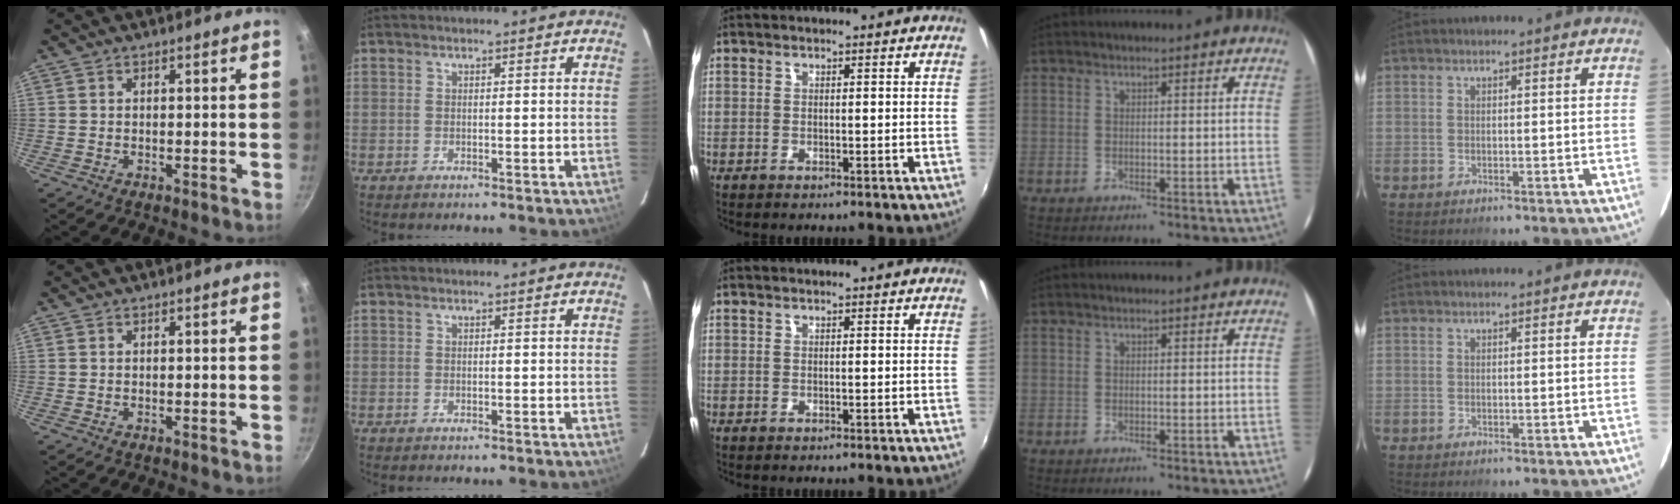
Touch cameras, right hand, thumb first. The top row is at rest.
{}